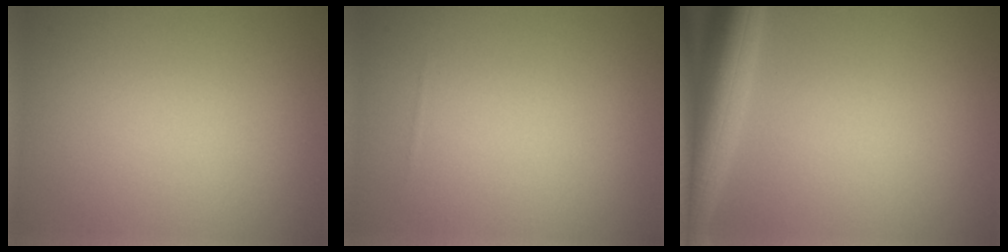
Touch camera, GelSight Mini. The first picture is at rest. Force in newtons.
{"total": 0.0}
{"total": 6.6, "press": 6.6, "slide": 0.3}